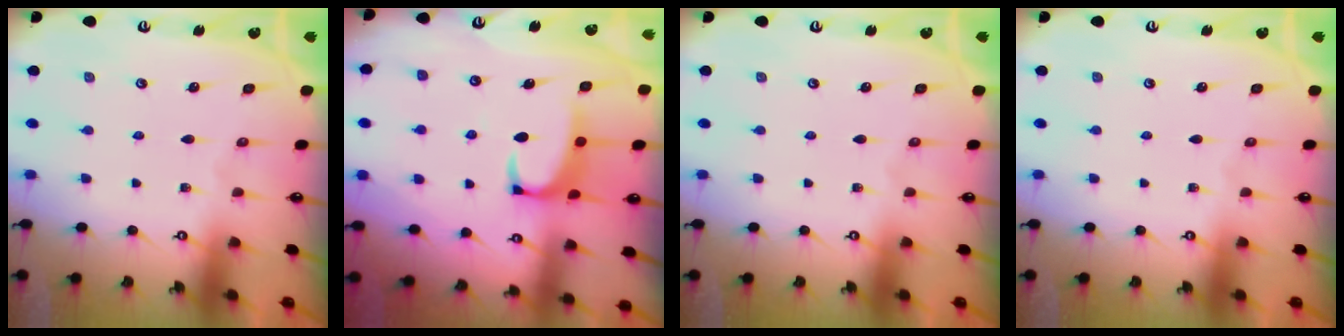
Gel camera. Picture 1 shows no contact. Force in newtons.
{"total": 2.4, "press": 2.3, "slide": 0.7}
{"total": 0.0}
{"total": 0.0}